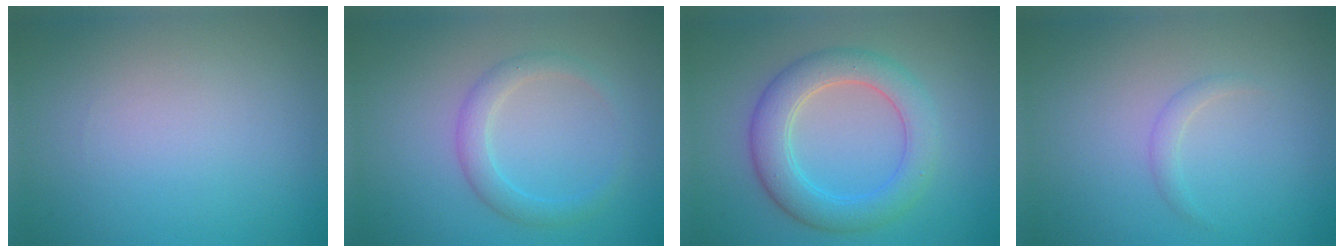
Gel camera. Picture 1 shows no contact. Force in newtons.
{"total": 2.4, "press": 2.3, "slide": 0.2}
{"total": 5.4, "press": 5.4, "slide": 0.3}
{"total": 0.9, "press": 0.9, "slide": 0.1}